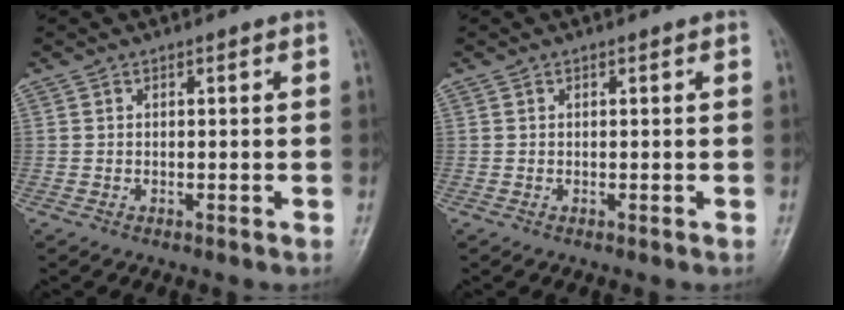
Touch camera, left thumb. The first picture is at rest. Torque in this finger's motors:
{"motor_torque": [-0.02, 0.02, -0.02, 0.00, 0.00]}